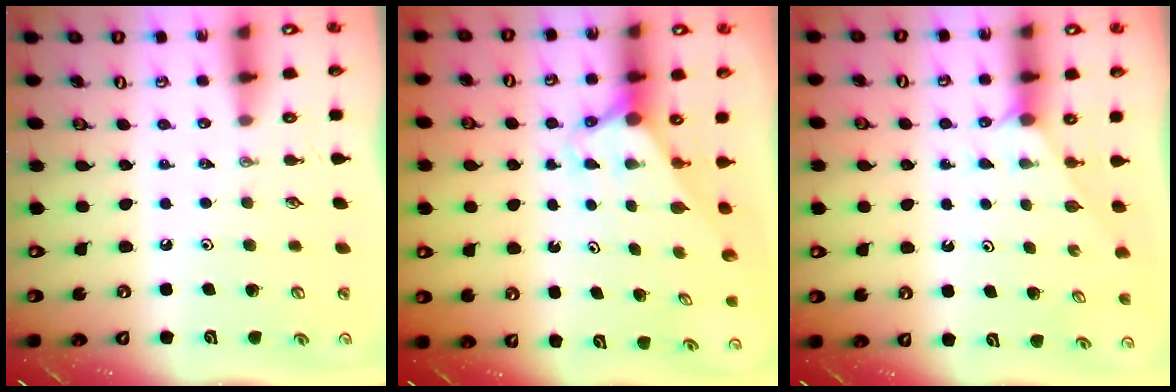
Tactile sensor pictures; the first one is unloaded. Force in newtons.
{"total": 2.9, "press": 2.9, "slide": 0.0}
{"total": 1.4, "press": 1.4, "slide": 0.2}